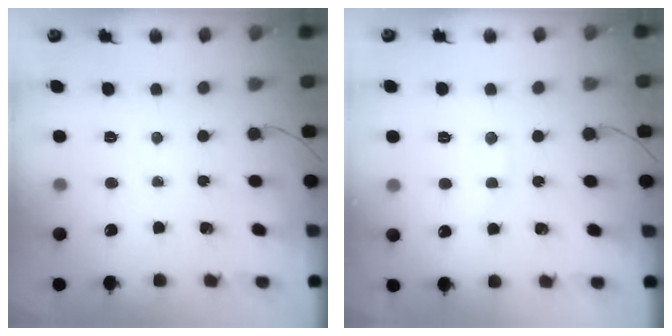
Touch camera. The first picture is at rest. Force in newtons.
{"total": 7.5, "press": 7.5, "slide": 1.0}